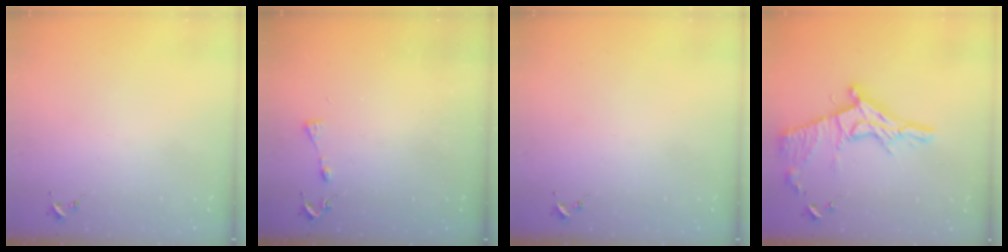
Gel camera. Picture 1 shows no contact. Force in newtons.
{"total": 3.7, "press": 3.7, "slide": 0.5}
{"total": 0.0}
{"total": 16.9, "press": 16.8, "slide": 1.4}